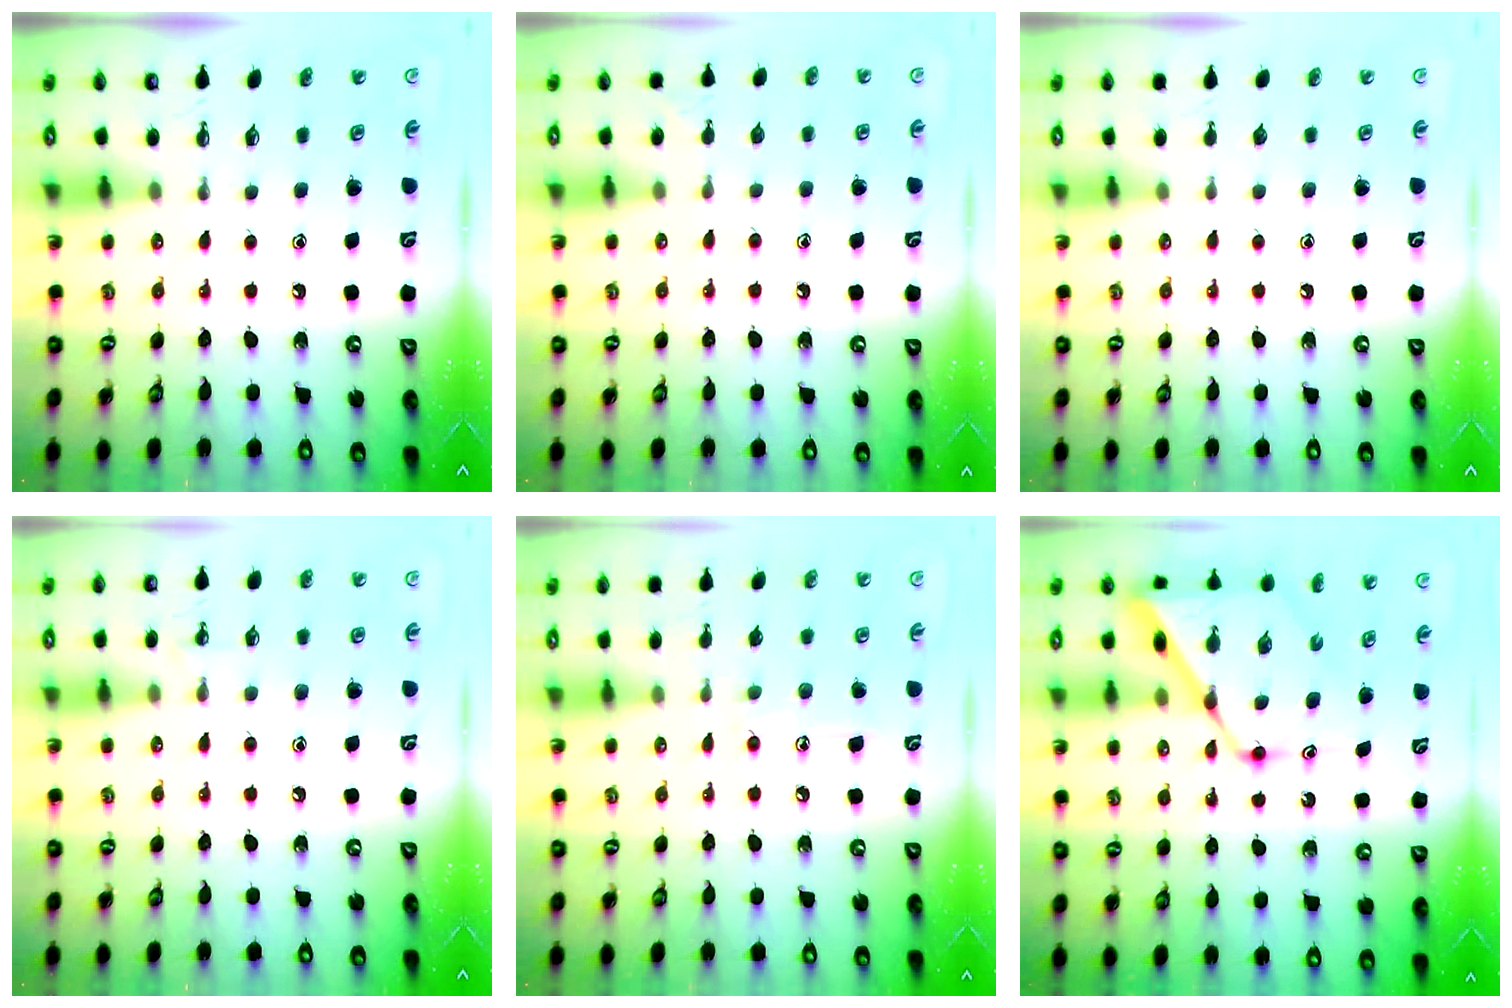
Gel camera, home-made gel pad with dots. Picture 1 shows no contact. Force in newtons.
{"total": 4.3, "press": 4.3, "slide": 0.5}
{"total": 0.0}
{"total": 5.7, "press": 5.7, "slide": 0.8}
{"total": 8.1, "press": 8.0, "slide": 0.5}
{"total": 14.0, "press": 14.0, "slide": 0.9}